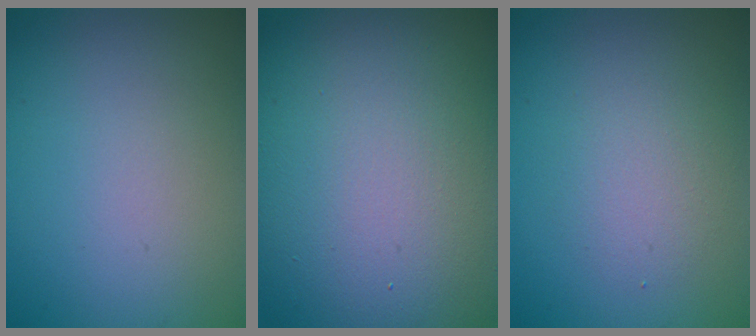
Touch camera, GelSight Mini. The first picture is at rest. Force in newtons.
{"total": 21.0, "press": 21.0, "slide": 1.0}
{"total": 2.4, "press": 2.4, "slide": 0.1}